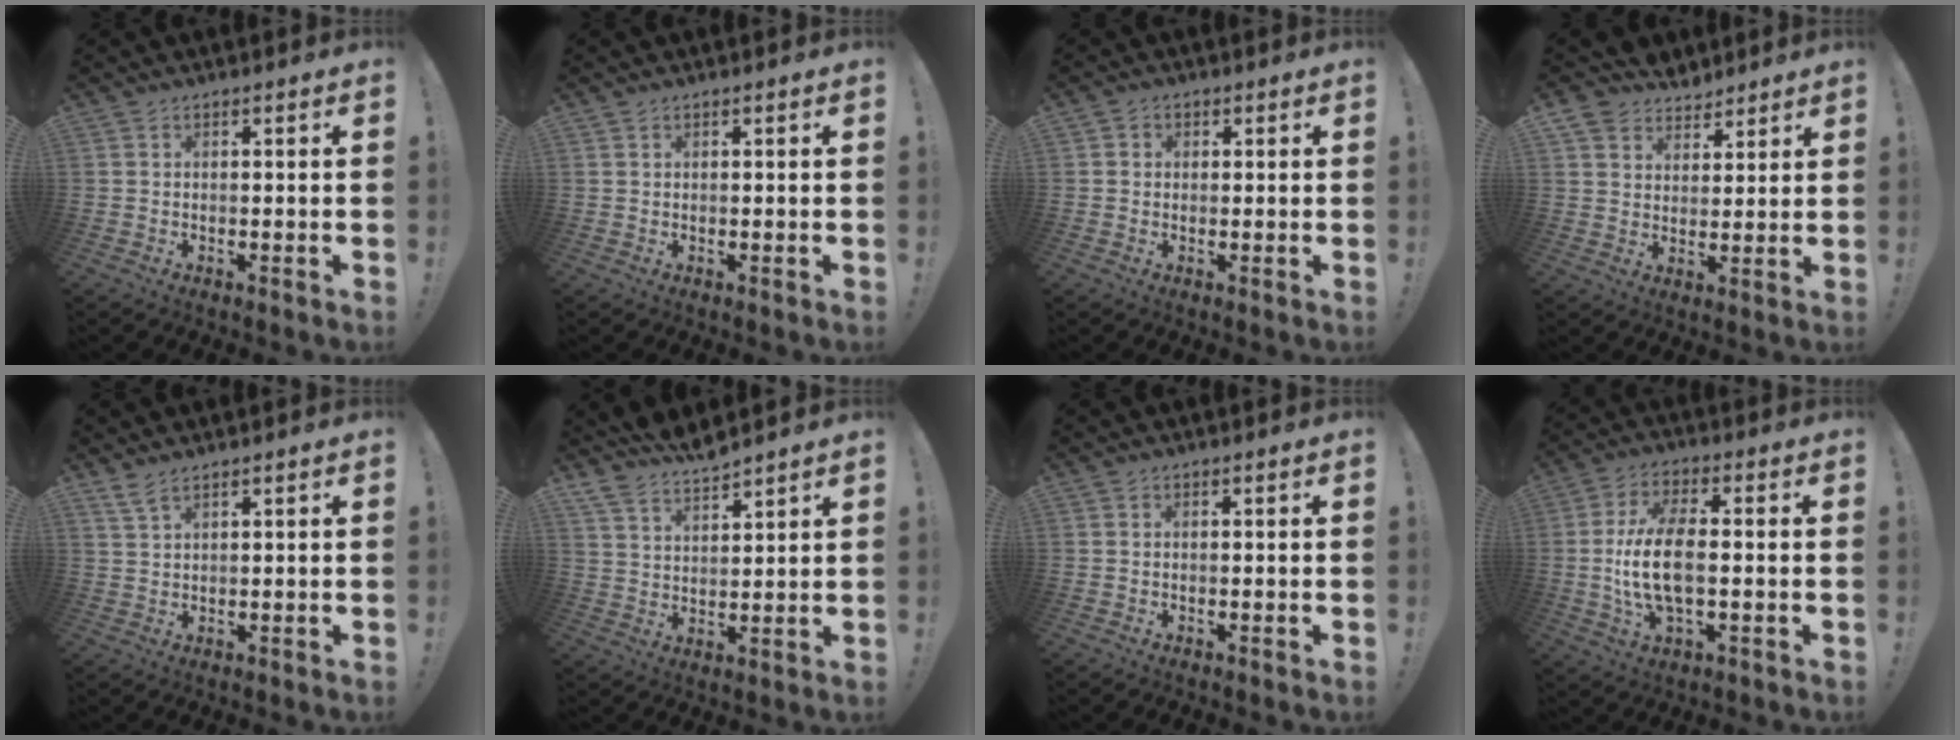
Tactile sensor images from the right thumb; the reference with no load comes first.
{"total": 0.6, "force": [0.5, 0.3, 0.1], "torque": [0.003, -0.001, 0.008]}
{"total": 1.7, "force": [-0.1, 1.6, 0.6], "torque": [-0.006, 0.005, -0.002]}
{"total": 6.4, "force": [4.9, 4.1, 0.0], "torque": [-0.013, -0.040, 0.097]}
{"total": 3.4, "force": [2.6, 0.8, 2.0], "torque": [-0.043, -0.010, 0.048]}
{"total": 7.2, "force": [6.7, 1.8, 2.2], "torque": [-0.064, -0.039, 0.129]}
{"total": 0.0}
{"total": 13.1, "force": [-1.0, 5.9, 11.7], "torque": [-0.237, 0.000, -0.019]}